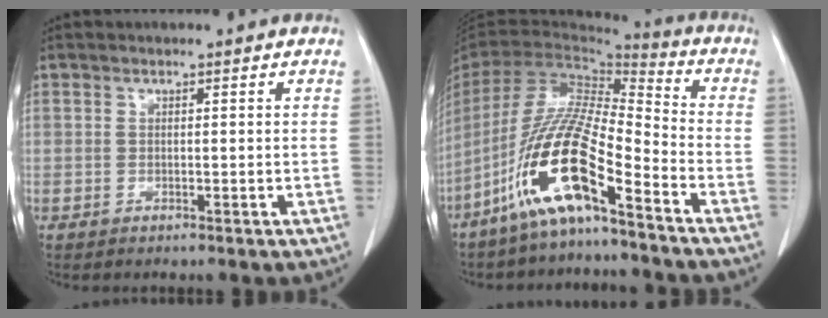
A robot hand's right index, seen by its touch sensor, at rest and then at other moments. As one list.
[{"total": 15.6, "force": [-9.0, 1.9, 12.7], "torque": [-0.260, -0.018, -0.174]}]